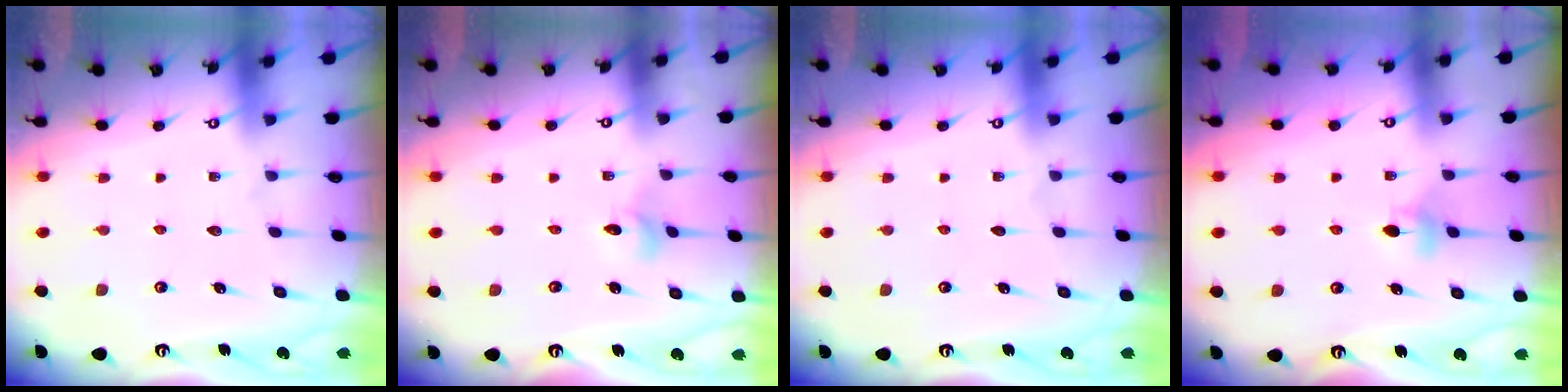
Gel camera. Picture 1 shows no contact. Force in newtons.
{"total": 3.4, "press": 3.4, "slide": 0.3}
{"total": 0.0}
{"total": 4.3, "press": 4.2, "slide": 0.7}